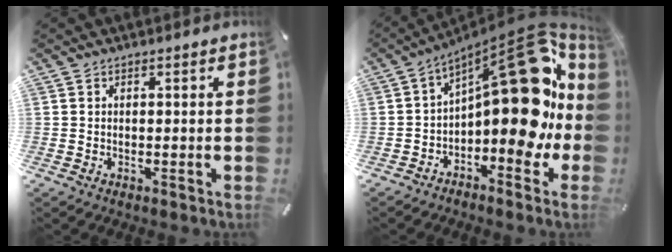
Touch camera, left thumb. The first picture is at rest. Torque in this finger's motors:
{"motor_torque": [0.57, 1.89, 2.09, 0.68, 0.28]}